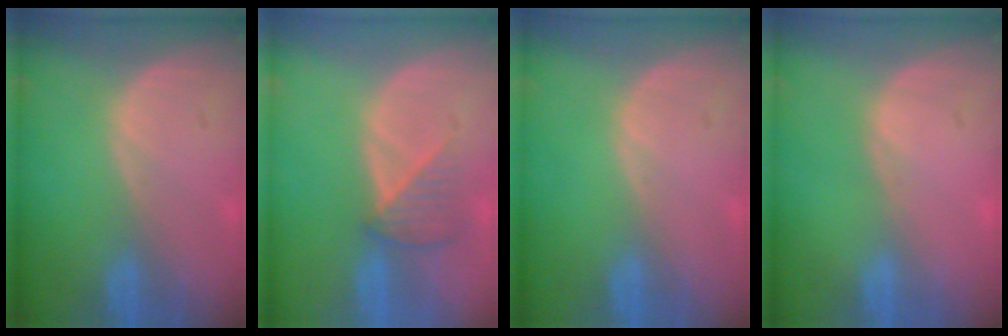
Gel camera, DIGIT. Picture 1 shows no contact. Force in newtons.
{"total": 3.5, "press": 3.4, "slide": 0.9}
{"total": 0.0}
{"total": 0.0}